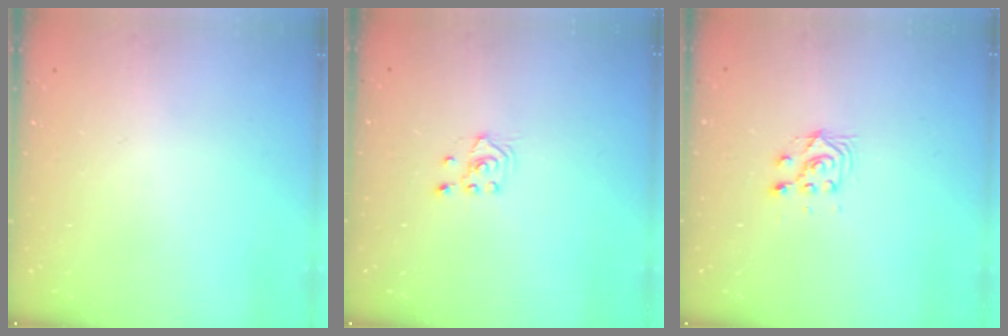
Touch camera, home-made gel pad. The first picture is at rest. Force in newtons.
{"total": 2.6, "press": 2.4, "slide": 0.8}
{"total": 7.0, "press": 7.0, "slide": 0.7}